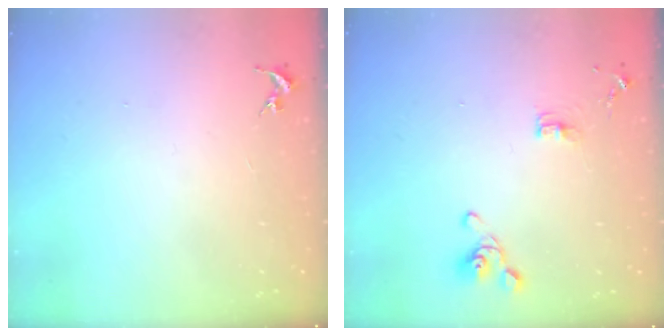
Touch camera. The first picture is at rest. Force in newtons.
{"total": 7.7, "press": 7.3, "slide": 2.3}